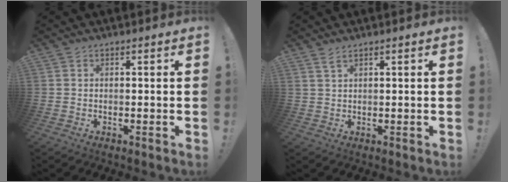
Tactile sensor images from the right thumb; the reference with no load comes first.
{"total": 2.3, "force": [1.6, 0.5, 1.5], "torque": [-0.041, 0.000, 0.032]}